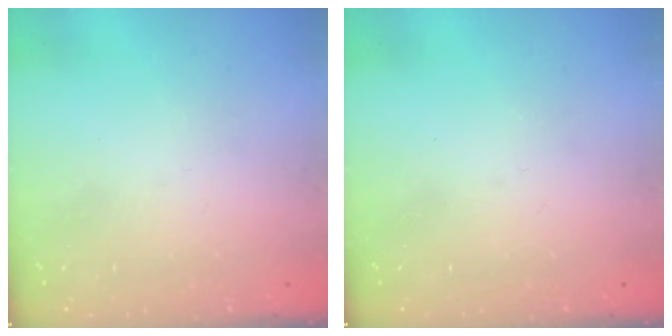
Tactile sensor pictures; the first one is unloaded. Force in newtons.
{"total": 0.0}